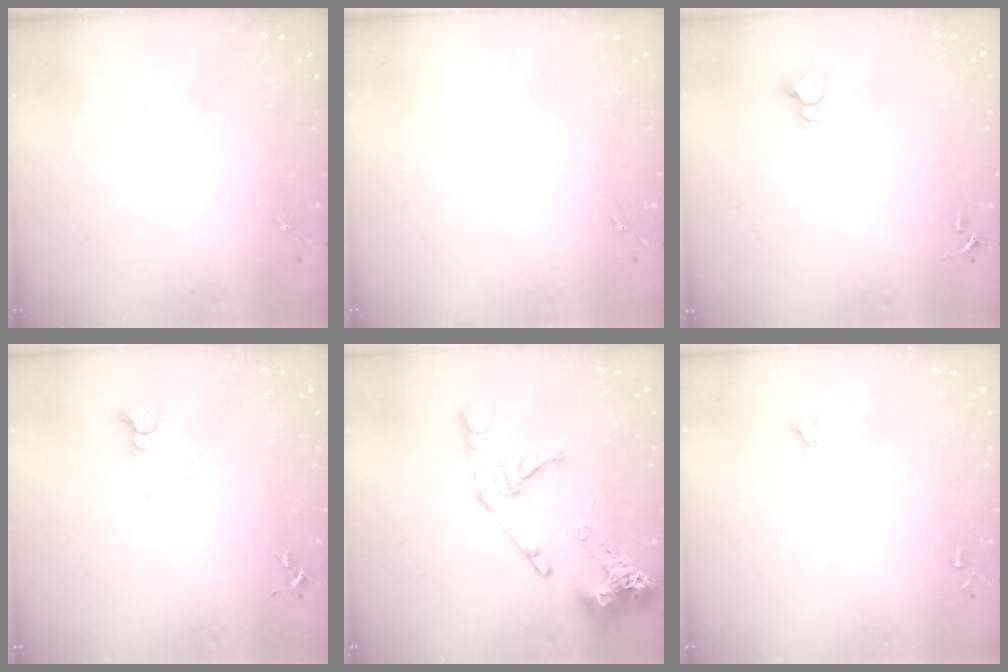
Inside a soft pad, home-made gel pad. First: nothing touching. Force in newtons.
{"total": 0.0}
{"total": 3.9, "press": 3.8, "slide": 0.5}
{"total": 3.3, "press": 3.3, "slide": 0.0}
{"total": 15.7, "press": 15.5, "slide": 1.9}
{"total": 2.4, "press": 2.4, "slide": 0.2}